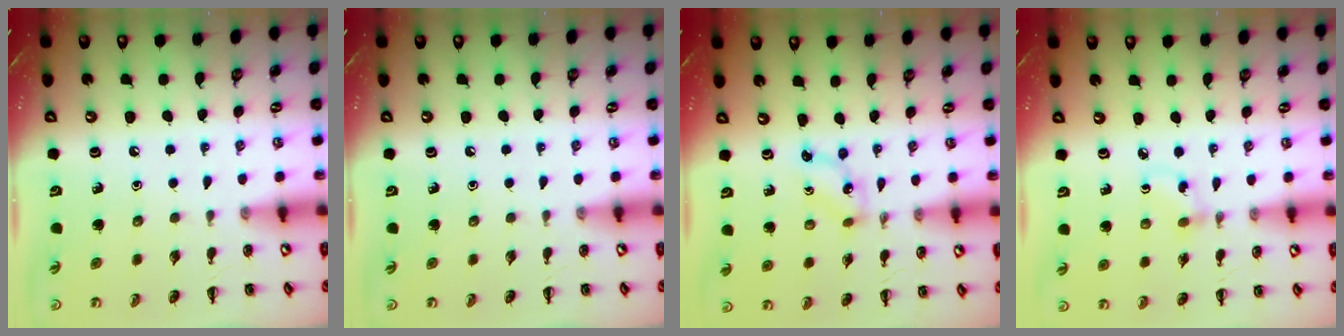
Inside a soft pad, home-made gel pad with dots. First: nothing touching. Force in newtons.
{"total": 0.0}
{"total": 1.4, "press": 1.3, "slide": 0.3}
{"total": 1.6, "press": 1.4, "slide": 0.7}